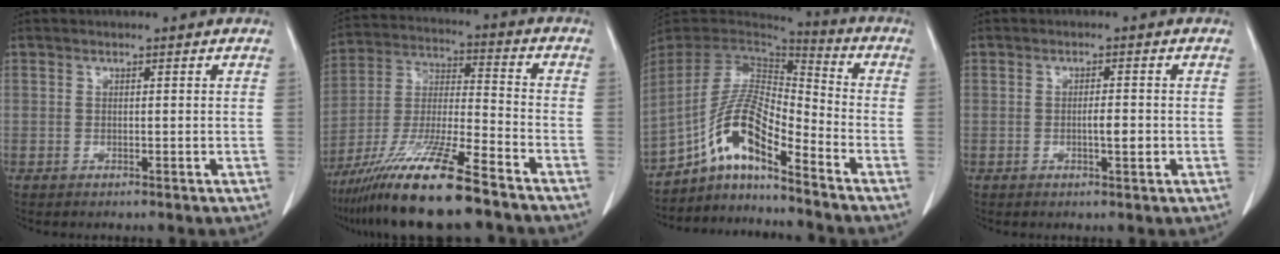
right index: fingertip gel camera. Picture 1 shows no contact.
{"total": 16.6, "force": [-12.0, 0.8, 11.4], "torque": [-0.239, -0.035, -0.222]}
{"total": 12.2, "force": [-7.7, 2.0, 9.3], "torque": [-0.186, 0.016, -0.141]}
{"total": 2.4, "force": [-0.5, 0.5, 2.3], "torque": [-0.043, 0.000, -0.007]}